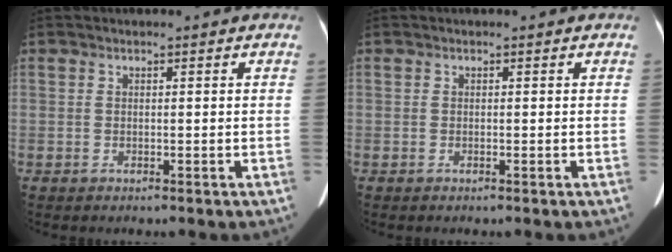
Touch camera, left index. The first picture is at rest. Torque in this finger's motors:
{"motor_torque": [0.01, 0.03, 0.02, 0.01]}